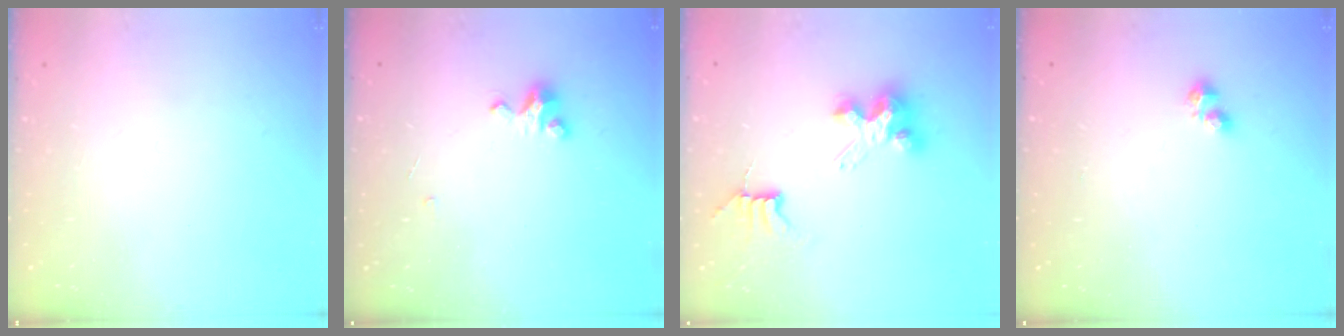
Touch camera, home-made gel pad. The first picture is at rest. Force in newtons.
{"total": 2.6, "press": 2.6, "slide": 0.3}
{"total": 7.9, "press": 7.9, "slide": 0.4}
{"total": 2.4, "press": 2.3, "slide": 0.6}